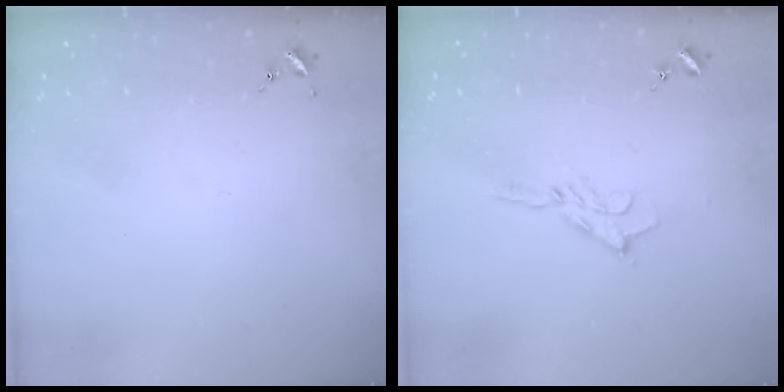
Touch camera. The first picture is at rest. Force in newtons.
{"total": 6.5, "press": 6.5, "slide": 0.7}